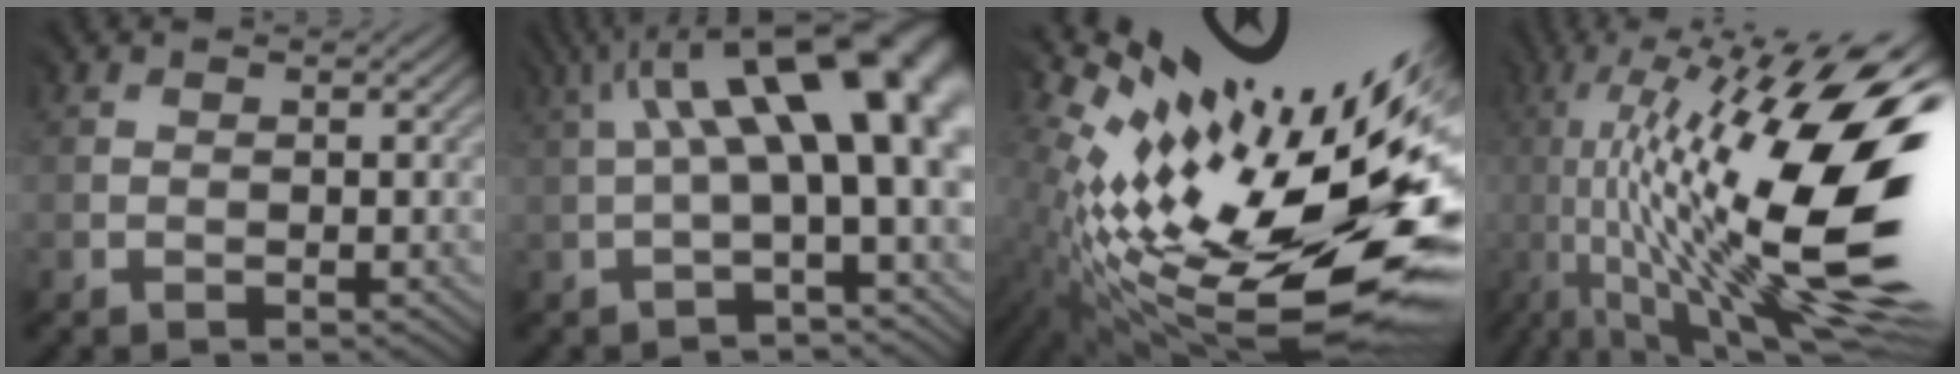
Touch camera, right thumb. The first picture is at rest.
{"total": 13.5, "force": [2.3, 3.9, 12.7], "torque": [-0.196, 0.021, 0.046]}
{"total": 17.5, "force": [0.6, 6.7, 16.1], "torque": [-0.279, -0.047, 0.028]}
{"total": 19.8, "force": [-0.1, 6.1, 18.8], "torque": [-0.314, 0.000, -0.001]}